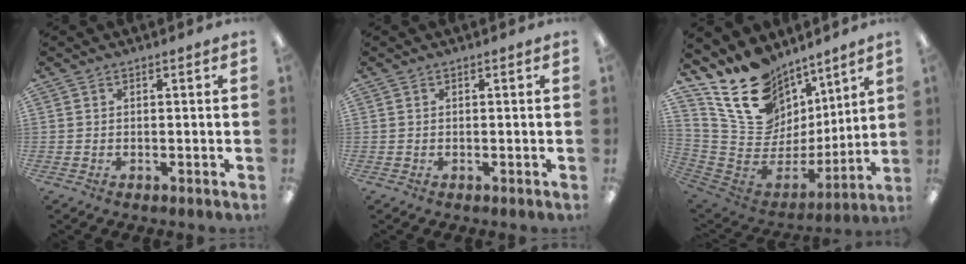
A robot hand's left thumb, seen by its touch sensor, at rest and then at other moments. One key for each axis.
{"total": 0.0}
{"total": 19.6, "fx": 12.4, "fy": 13.4, "fz": 7.0, "tx": -0.131, "ty": -0.091, "tz": 0.247}